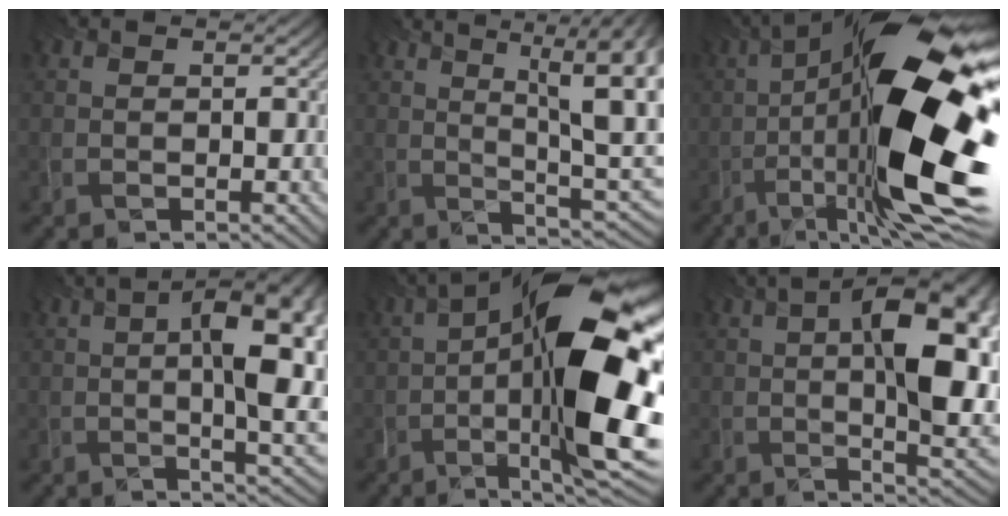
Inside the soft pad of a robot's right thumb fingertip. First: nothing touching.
{"total": 15.1, "force": [5.1, 4.2, 13.6], "torque": [-0.186, 0.039, 0.092]}
{"total": 20.7, "force": [-2.4, 5.3, 19.9], "torque": [-0.346, 0.012, -0.039]}
{"total": 14.1, "force": [1.1, 4.4, 13.4], "torque": [-0.172, 0.009, 0.014]}
{"total": 18.6, "force": [-1.7, 5.0, 17.8], "torque": [-0.288, 0.018, -0.022]}
{"total": 15.4, "force": [1.8, 5.6, 14.3], "torque": [-0.188, 0.017, 0.025]}